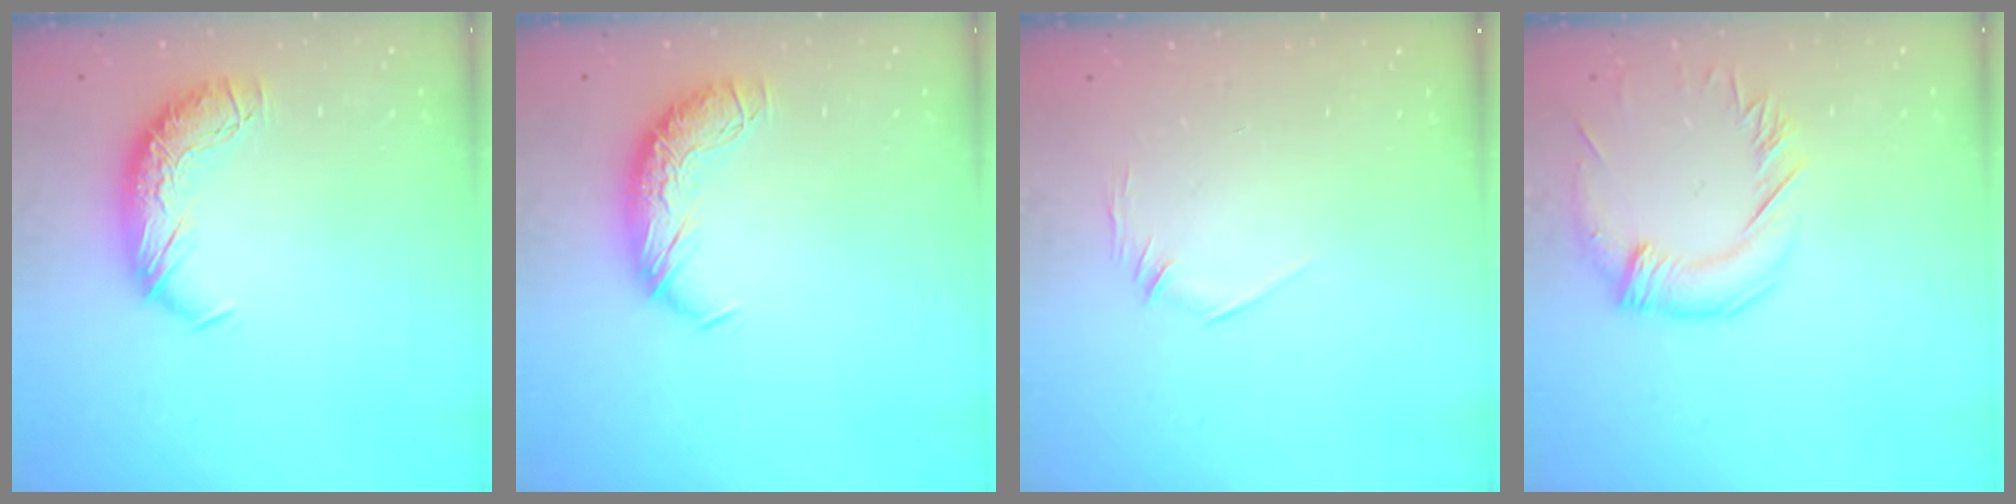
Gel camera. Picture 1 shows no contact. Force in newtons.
{"total": 0.0}
{"total": 6.7, "press": 6.7, "slide": 1.0}
{"total": 1.3, "press": 0.2, "slide": 1.2}